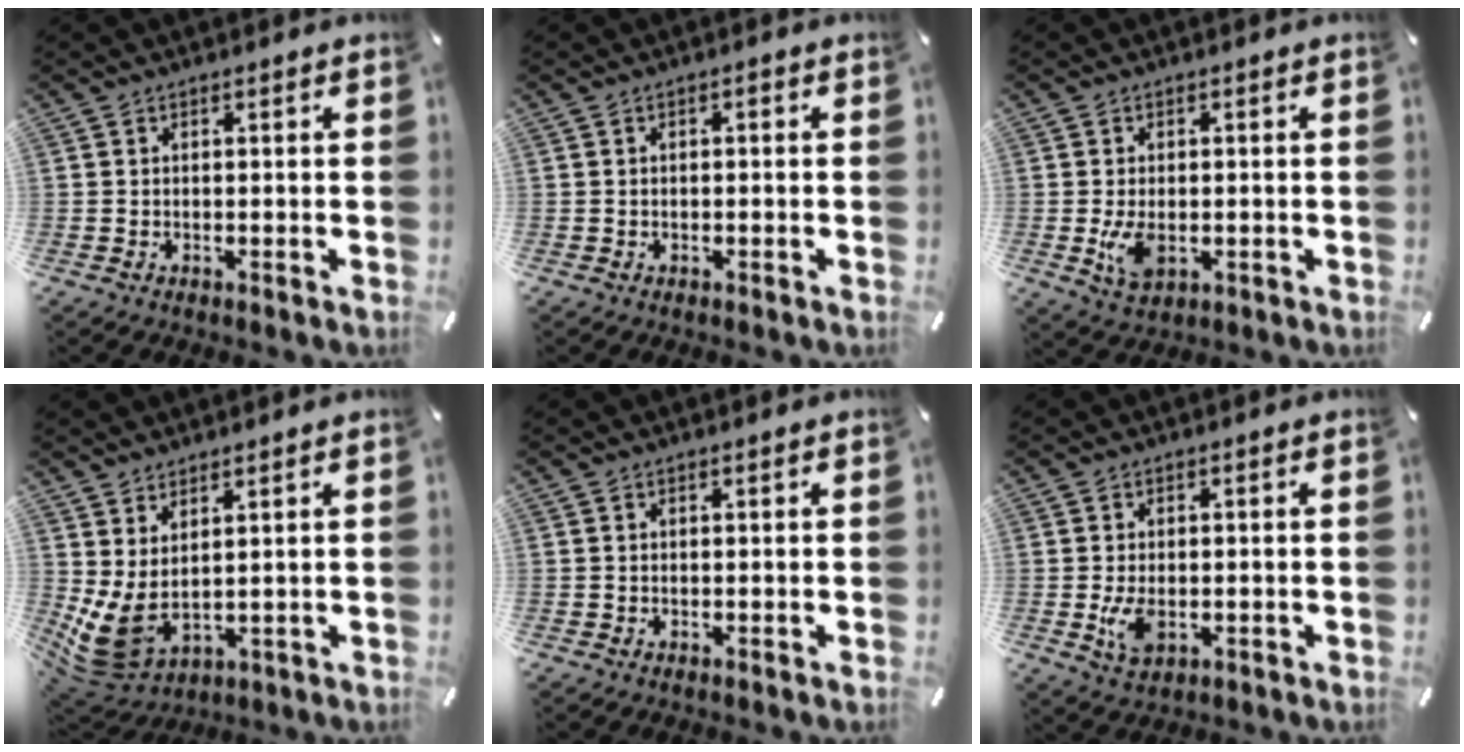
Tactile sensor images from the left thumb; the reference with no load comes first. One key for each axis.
{"total": 0.7, "fx": -0.4, "fy": 0.3, "fz": 0.5, "tx": -0.010, "ty": 0.001, "tz": -0.008}
{"total": 5.7, "fx": -0.8, "fy": 3.6, "fz": 4.4, "tx": -0.101, "ty": -0.010, "tz": -0.018}
{"total": 7.4, "fx": 1.2, "fy": 4.9, "fz": 5.4, "tx": -0.141, "ty": -0.024, "tz": 0.027}
{"total": 0.0}
{"total": 5.2, "fx": -0.7, "fy": 3.3, "fz": 4.0, "tx": -0.095, "ty": -0.012, "tz": -0.018}